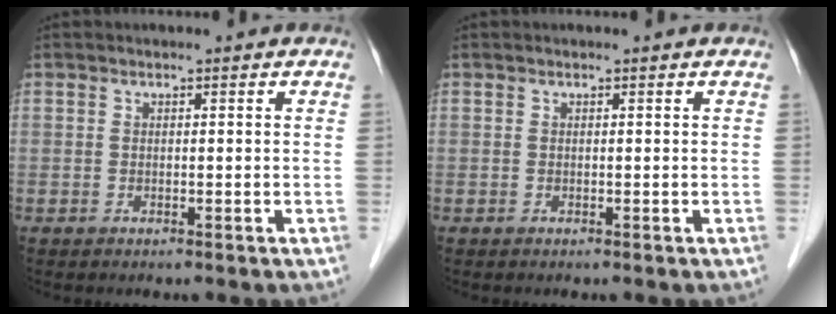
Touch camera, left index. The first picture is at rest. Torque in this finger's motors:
{"motor_torque": [0.00, 0.00, 0.00, 0.00]}